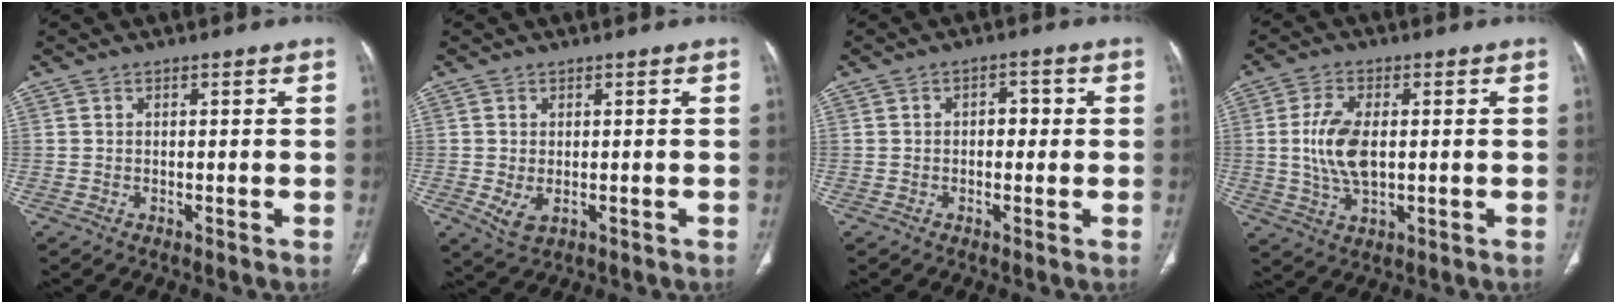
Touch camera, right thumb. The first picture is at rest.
{"total": 3.6, "force": [-0.6, 2.2, 2.8], "torque": [-0.057, -0.007, -0.001]}
{"total": 3.1, "force": [0.2, 2.1, 2.3], "torque": [-0.022, 0.012, -0.001]}
{"total": 9.2, "force": [0.5, 4.7, 7.9], "torque": [-0.167, -0.004, 0.013]}